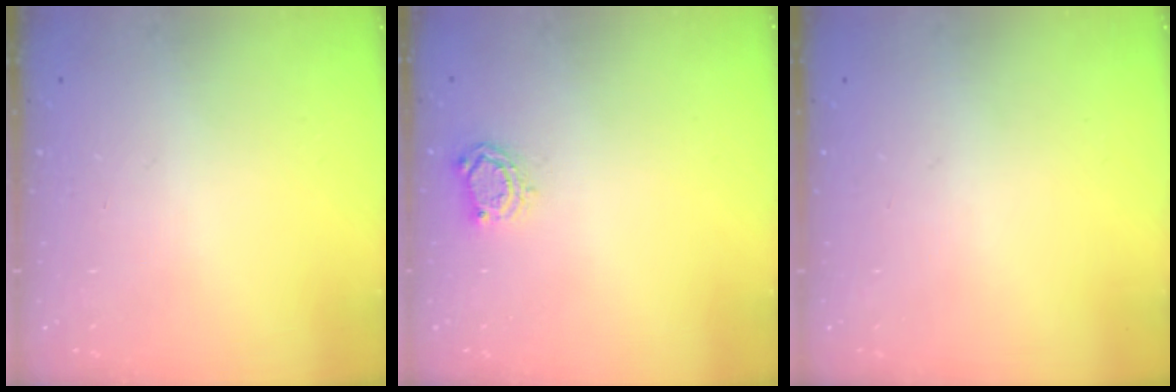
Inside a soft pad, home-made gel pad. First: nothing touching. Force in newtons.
{"total": 4.6, "press": 4.6, "slide": 0.2}
{"total": 0.0}